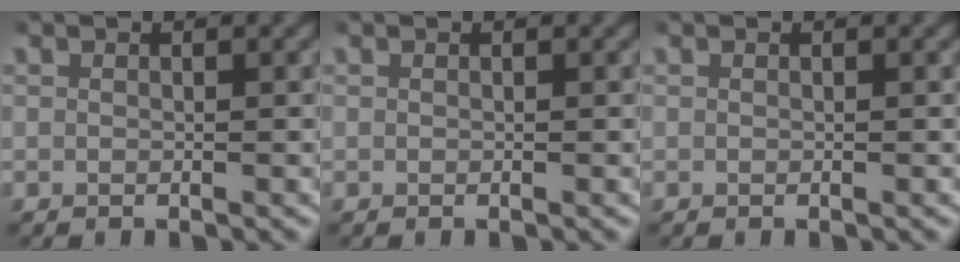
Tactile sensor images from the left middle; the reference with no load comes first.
{"total": 0.0}
{"total": 0.0}